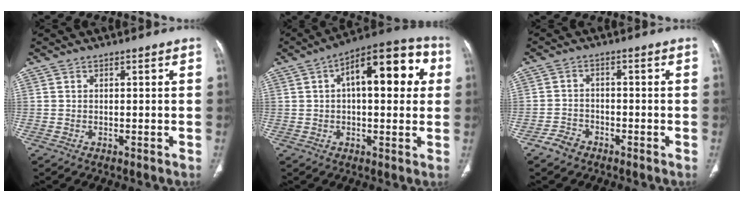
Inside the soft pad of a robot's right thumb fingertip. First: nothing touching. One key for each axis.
{"total": 17.5, "fx": 4.2, "fy": 7.8, "fz": 15.1, "tx": -0.175, "ty": 0.032, "tz": 0.051}
{"total": 3.4, "fx": -2.5, "fy": 2.1, "fz": 0.9, "tx": -0.016, "ty": 0.019, "tz": -0.045}